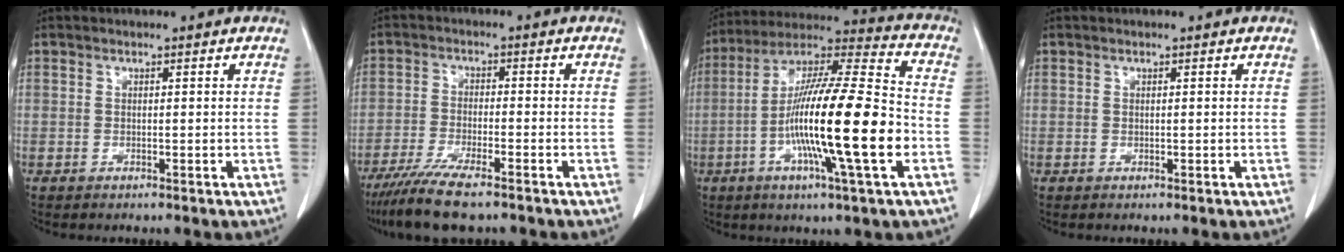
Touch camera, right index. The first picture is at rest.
{"total": 9.0, "force": [-7.1, 1.0, 5.5], "torque": [-0.095, -0.023, -0.119]}
{"total": 20.8, "force": [-4.8, 0.8, 20.2], "torque": [-0.362, -0.011, -0.091]}
{"total": 0.0}